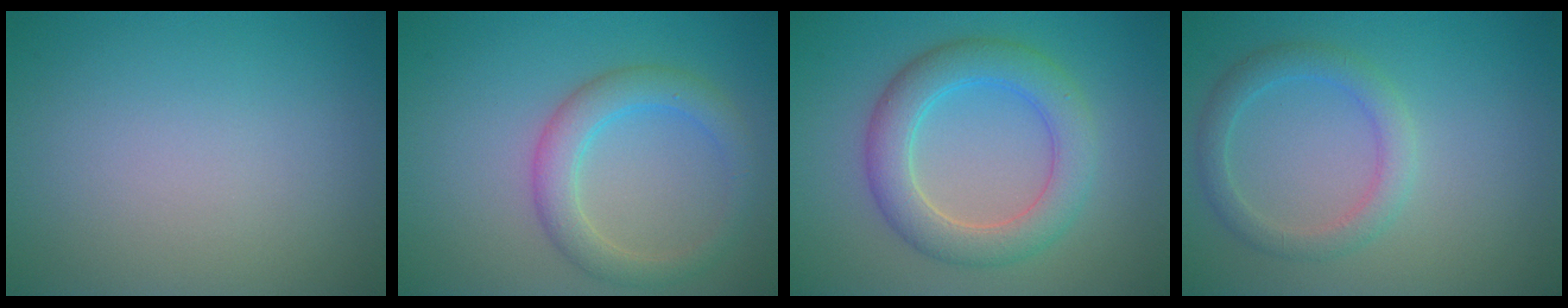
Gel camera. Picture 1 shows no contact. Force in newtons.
{"total": 3.7, "press": 3.7, "slide": 0.2}
{"total": 5.3, "press": 5.3, "slide": 0.3}
{"total": 2.7, "press": 2.7, "slide": 0.2}